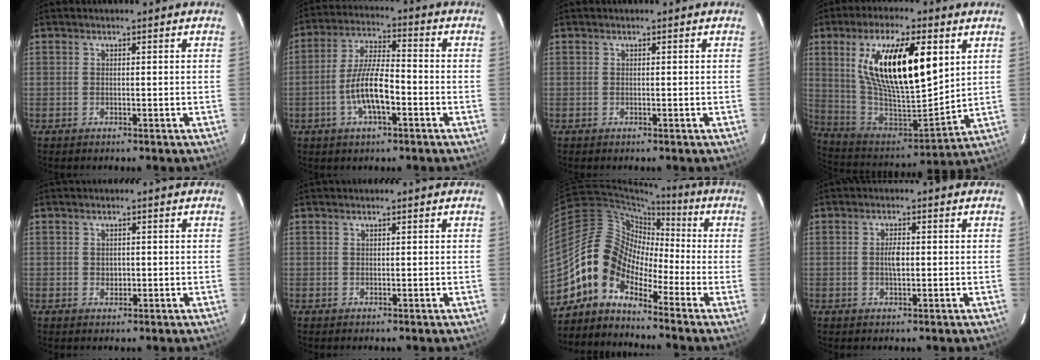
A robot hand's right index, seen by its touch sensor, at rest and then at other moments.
{"total": 9.5, "force": [-3.5, 2.8, 8.4], "torque": [-0.169, 0.002, -0.062]}
{"total": 0.0}
{"total": 22.8, "force": [7.9, 8.0, 19.9], "torque": [-0.366, 0.003, 0.150]}
{"total": 1.5, "force": [-0.1, 1.3, 0.6], "torque": [-0.006, 0.001, 0.001]}
{"total": 0.0}
{"total": 9.3, "force": [-5.2, 6.3, 4.4], "torque": [-0.072, 0.033, -0.124]}
{"total": 2.6, "force": [0.0, 1.1, 2.3], "torque": [-0.043, 0.002, -0.001]}